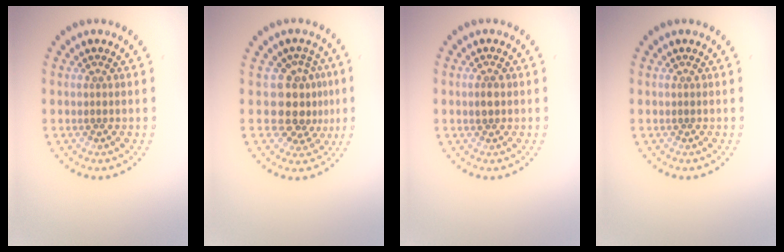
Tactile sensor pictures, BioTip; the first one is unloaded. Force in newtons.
{"total": 4.0, "press": 3.3, "slide": 2.2}
{"total": 1.0, "press": 1.0, "slide": 0.0}
{"total": 0.0}